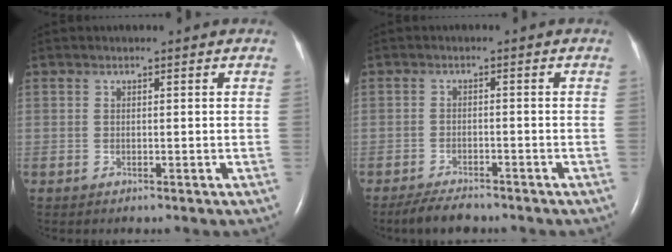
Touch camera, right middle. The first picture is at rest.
{"total": 4.5, "force": [-3.9, 1.2, 1.9], "torque": [-0.038, -0.009, -0.065]}